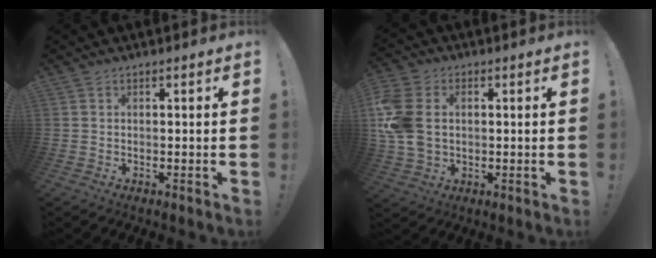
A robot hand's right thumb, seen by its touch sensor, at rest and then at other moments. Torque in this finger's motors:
{"motor_torque": [1.44, 1.44, 0.15, 0.10, 0.14]}